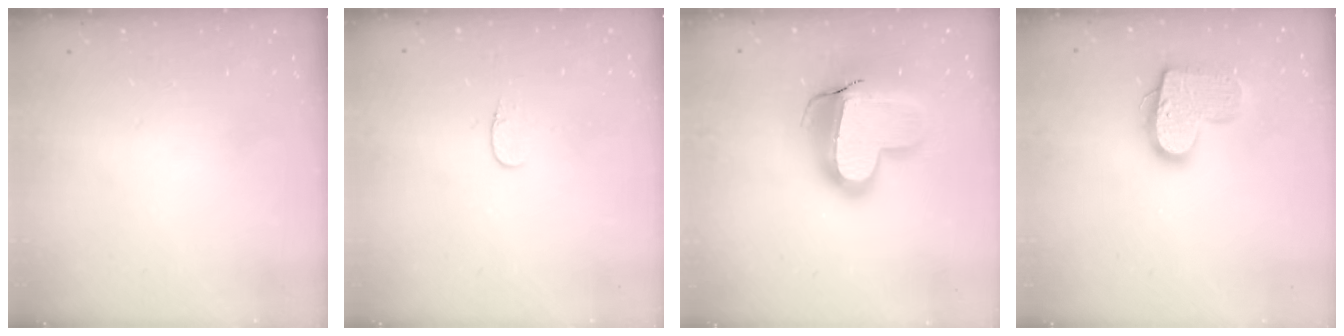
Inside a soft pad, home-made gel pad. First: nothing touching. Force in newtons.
{"total": 3.2, "press": 3.1, "slide": 0.4}
{"total": 18.3, "press": 18.3, "slide": 1.4}
{"total": 14.3, "press": 14.3, "slide": 0.8}